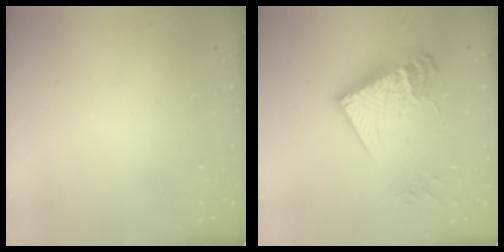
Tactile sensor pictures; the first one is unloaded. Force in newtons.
{"total": 18.7, "press": 18.6, "slide": 1.9}